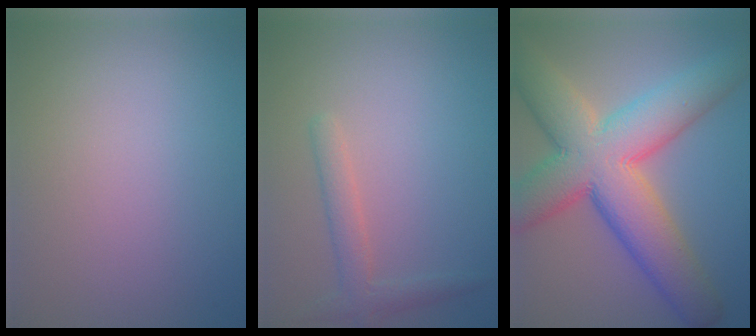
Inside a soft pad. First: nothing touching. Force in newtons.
{"total": 2.1, "press": 2.1, "slide": 0.0}
{"total": 12.6, "press": 12.6, "slide": 0.7}